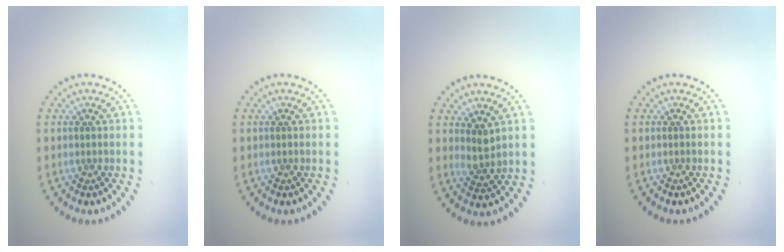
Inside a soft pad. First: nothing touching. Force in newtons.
{"total": 0.0}
{"total": 1.8, "press": 1.4, "slide": 1.1}
{"total": 0.0}